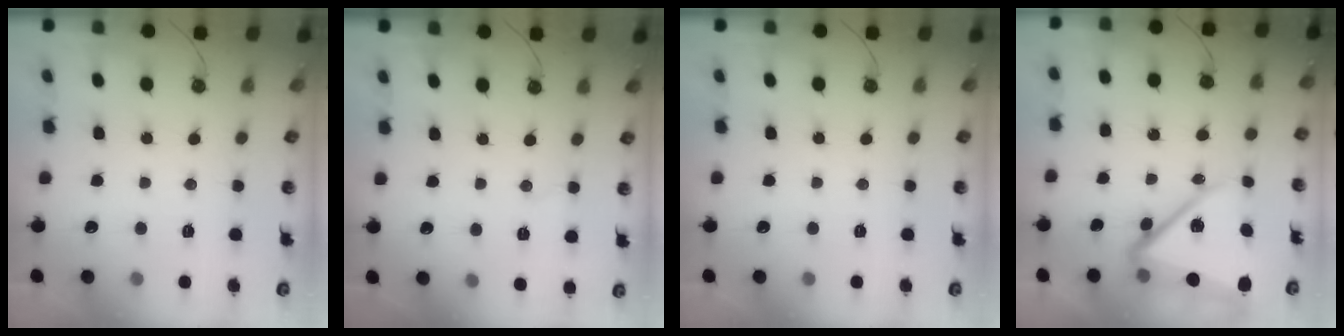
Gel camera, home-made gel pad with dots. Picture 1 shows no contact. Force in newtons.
{"total": 3.7, "press": 3.5, "slide": 0.9}
{"total": 0.0}
{"total": 13.7, "press": 13.7, "slide": 1.1}